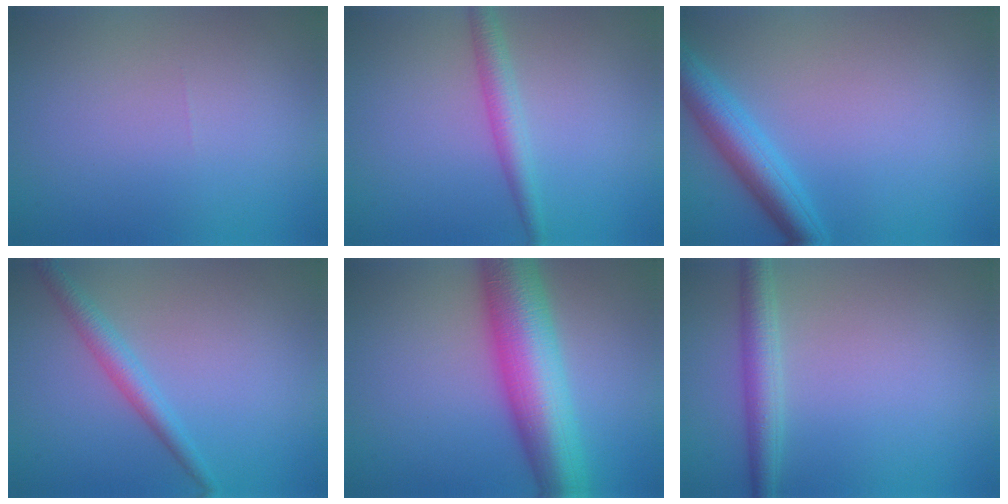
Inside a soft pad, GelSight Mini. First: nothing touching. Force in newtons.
{"total": 2.5, "press": 2.5, "slide": 0.0}
{"total": 4.3, "press": 4.3, "slide": 0.3}
{"total": 2.5, "press": 2.5, "slide": 0.1}
{"total": 10.3, "press": 10.3, "slide": 0.1}
{"total": 2.8, "press": 2.8, "slide": 0.1}